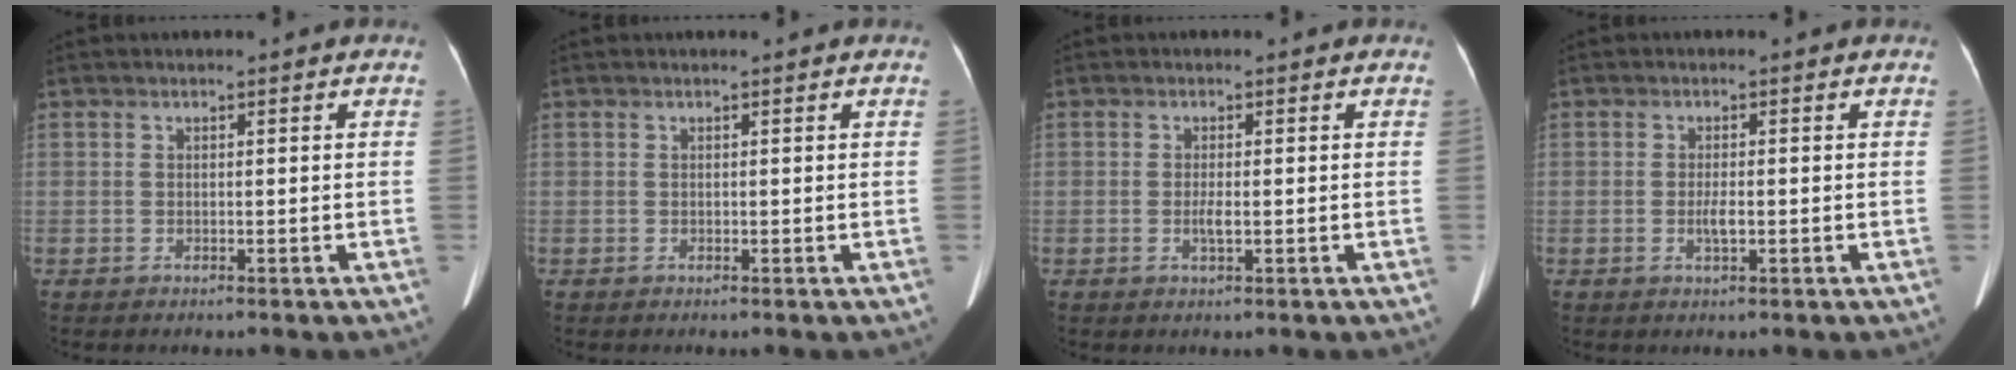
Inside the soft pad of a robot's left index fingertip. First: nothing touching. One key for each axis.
{"total": 0.0}
{"total": 1.5, "fx": -0.3, "fy": 0.3, "fz": 1.4, "tx": -0.030, "ty": -0.003, "tz": -0.005}
{"total": 1.8, "fx": -0.5, "fy": 0.4, "fz": 1.7, "tx": -0.035, "ty": -0.003, "tz": -0.008}